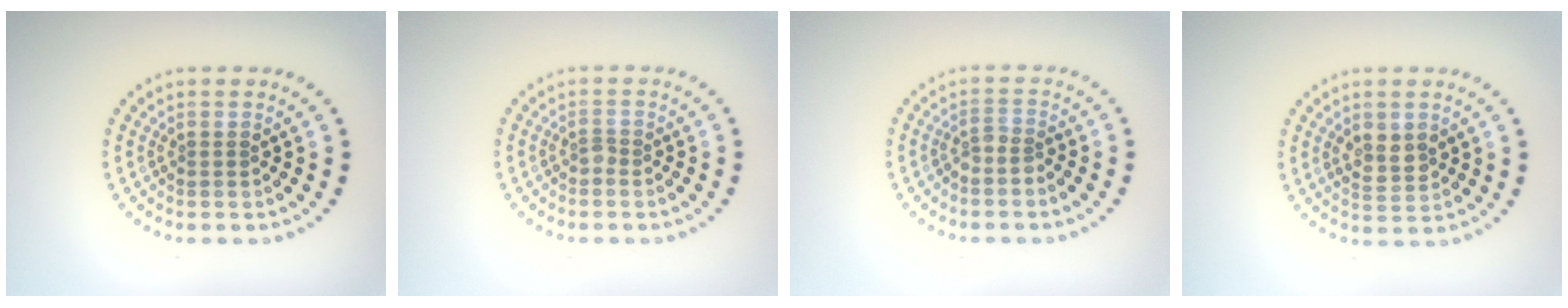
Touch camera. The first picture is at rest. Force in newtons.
{"total": 0.8, "press": 0.5, "slide": 0.6}
{"total": 1.5, "press": 1.1, "slide": 1.0}
{"total": 2.5, "press": 2.4, "slide": 0.5}